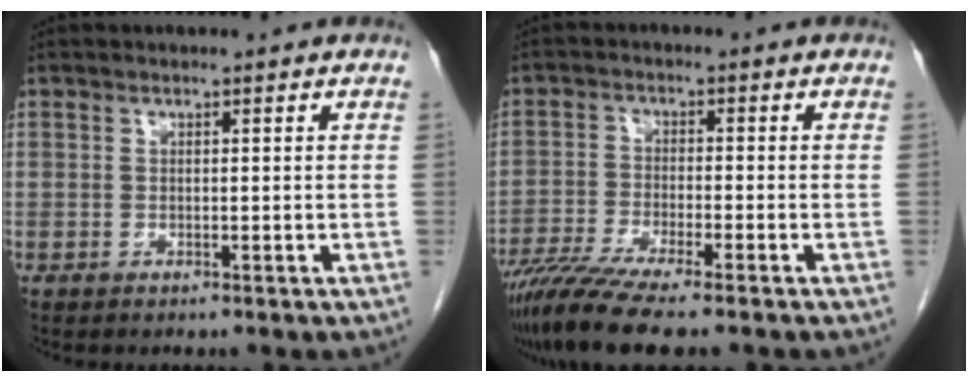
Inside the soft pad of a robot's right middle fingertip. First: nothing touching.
{"total": 9.1, "force": [-7.3, 0.1, 5.6], "torque": [-0.095, -0.023, -0.125]}